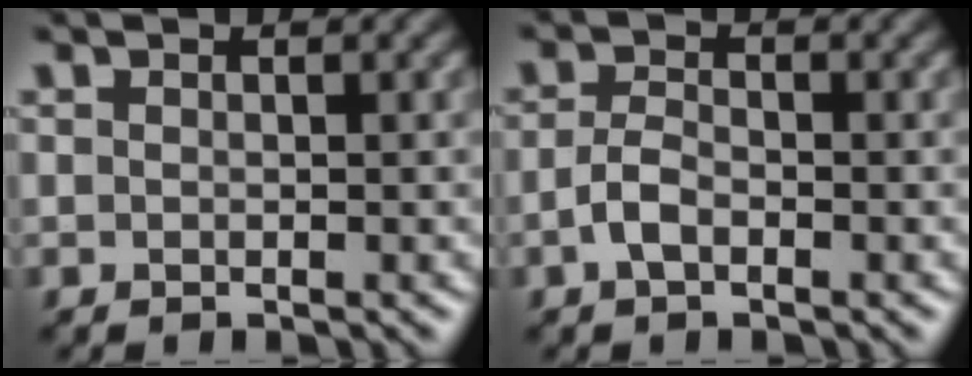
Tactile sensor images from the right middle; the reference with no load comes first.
{"total": 2.1, "force": [-1.0, 1.0, 1.6], "torque": [-0.034, 0.004, -0.023]}